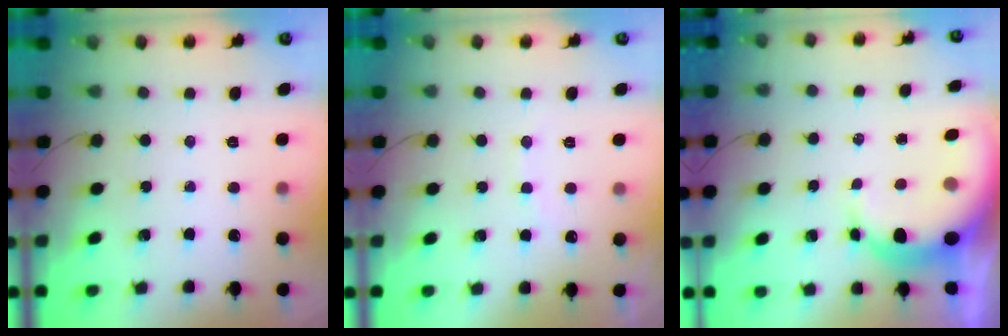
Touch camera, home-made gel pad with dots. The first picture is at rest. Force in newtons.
{"total": 6.3, "press": 6.2, "slide": 1.0}
{"total": 9.6, "press": 9.4, "slide": 1.9}